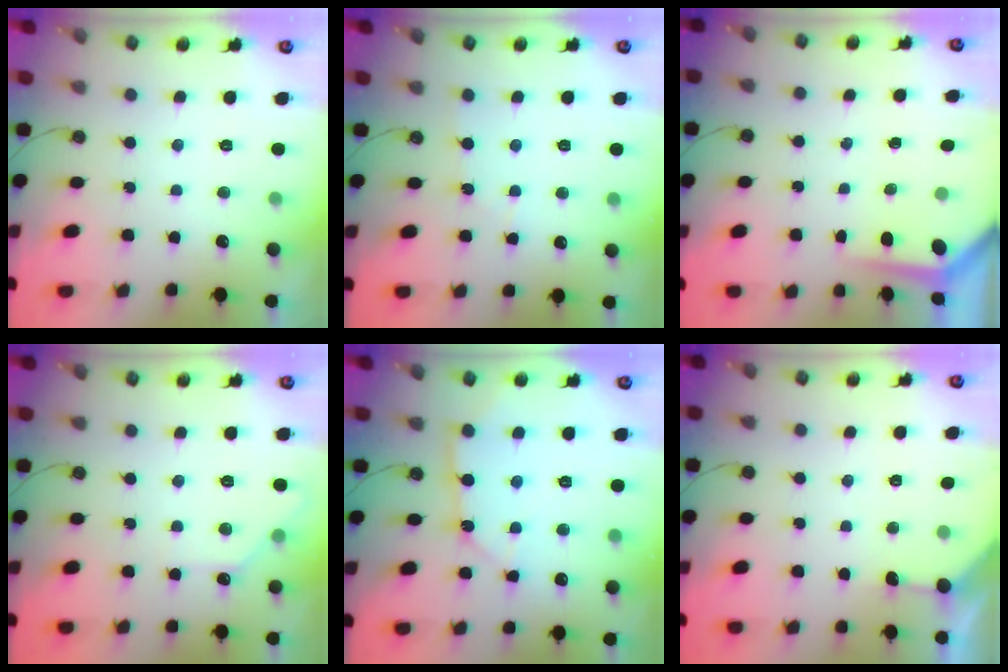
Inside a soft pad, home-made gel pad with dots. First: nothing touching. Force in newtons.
{"total": 3.3, "press": 3.2, "slide": 0.5}
{"total": 3.8, "press": 3.8, "slide": 0.3}
{"total": 5.7, "press": 5.7, "slide": 0.8}
{"total": 11.6, "press": 11.5, "slide": 1.3}
{"total": 3.0, "press": 2.9, "slide": 0.4}